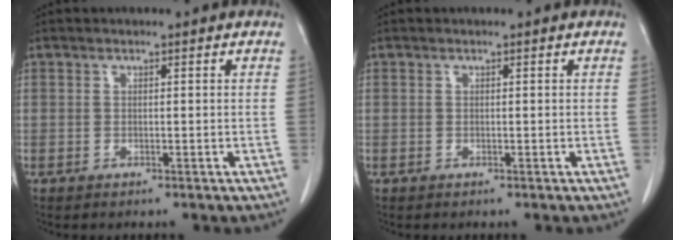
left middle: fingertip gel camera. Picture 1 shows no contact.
{"total": 0.0}